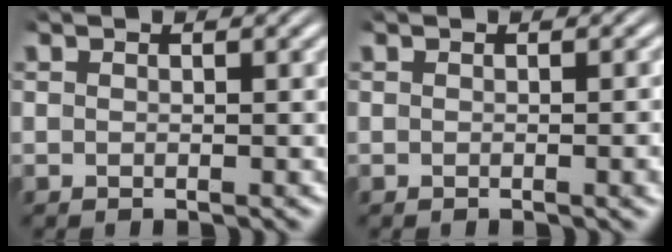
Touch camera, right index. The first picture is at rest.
{"total": 0.6, "force": [-0.2, -0.2, 0.5], "torque": [-0.005, 0.005, -0.005]}